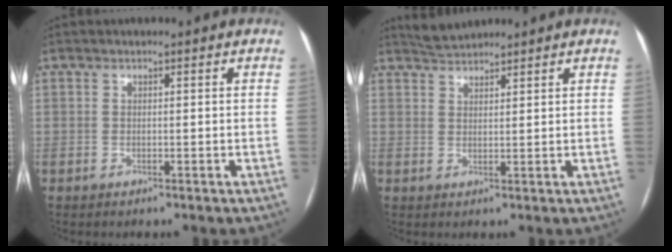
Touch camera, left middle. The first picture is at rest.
{"total": 2.8, "force": [2.8, 0.0, 0.0], "torque": [-0.008, 0.012, 0.058]}